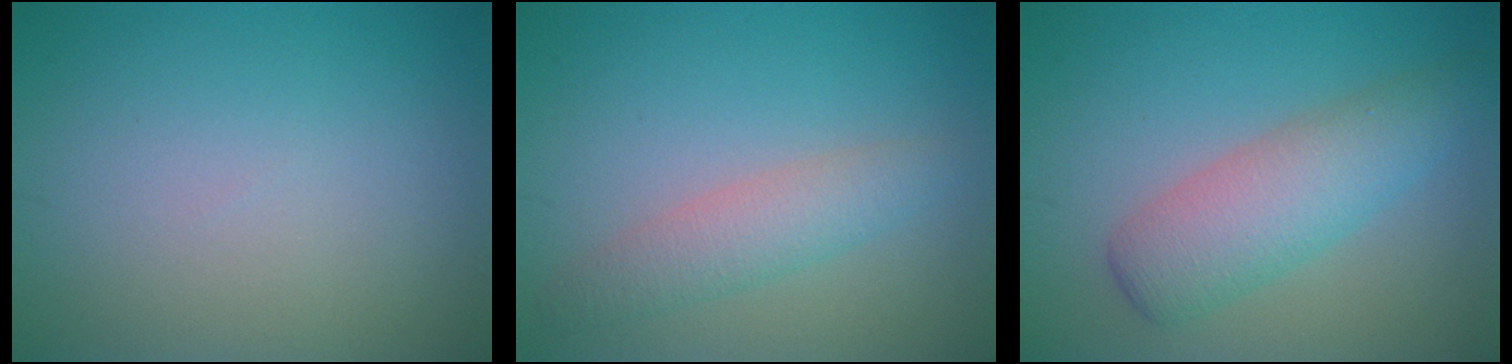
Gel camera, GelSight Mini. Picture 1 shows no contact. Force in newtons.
{"total": 2.8, "press": 2.8, "slide": 0.1}
{"total": 5.0, "press": 5.0, "slide": 0.2}